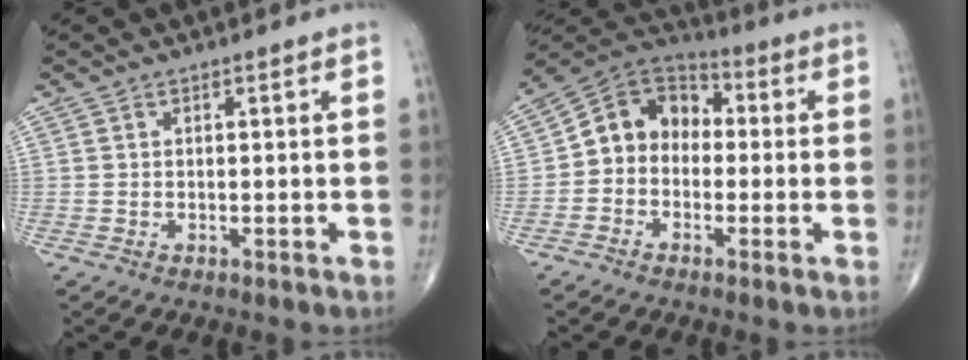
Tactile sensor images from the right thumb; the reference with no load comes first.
{"total": 10.3, "force": [-0.6, 8.5, 5.8], "torque": [-0.068, 0.044, -0.032]}